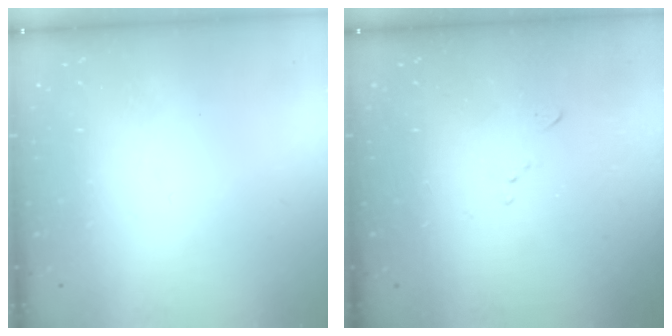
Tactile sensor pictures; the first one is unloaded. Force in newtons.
{"total": 6.1, "press": 6.1, "slide": 0.8}